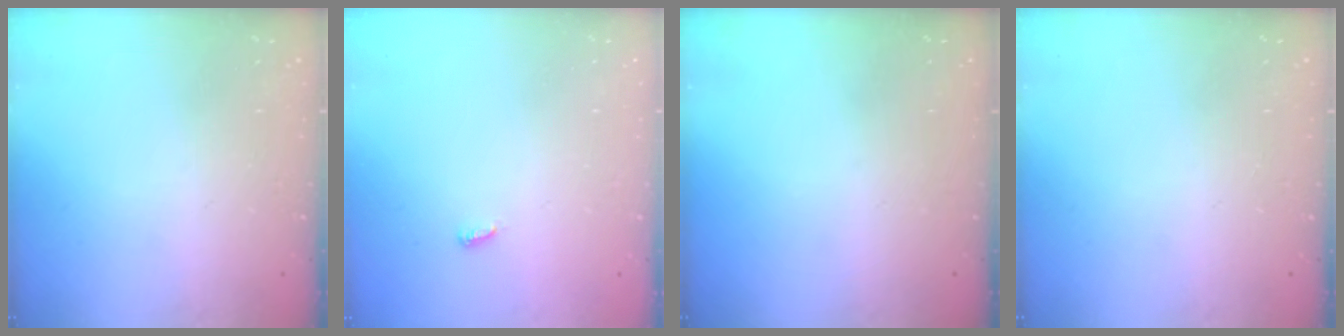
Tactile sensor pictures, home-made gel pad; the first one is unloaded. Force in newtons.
{"total": 2.9, "press": 2.9, "slide": 0.3}
{"total": 0.0}
{"total": 0.0}